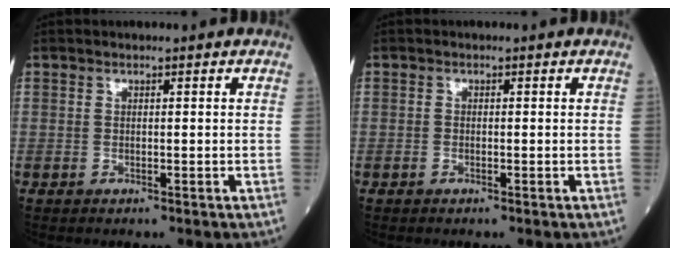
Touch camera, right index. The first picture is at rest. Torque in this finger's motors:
{"motor_torque": [0.05, -0.05, 0.03, 0.00]}